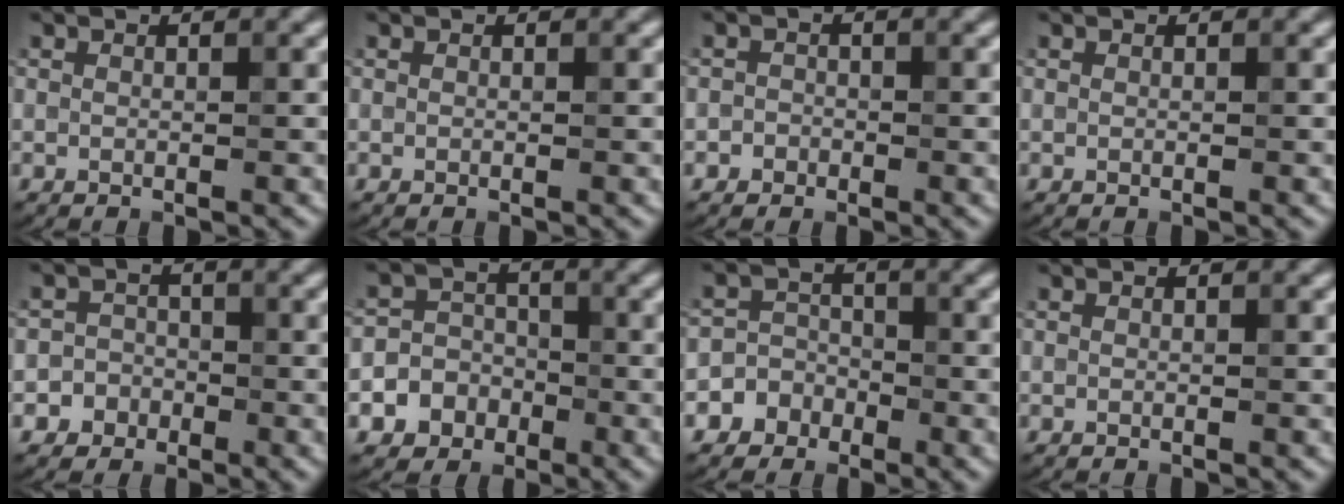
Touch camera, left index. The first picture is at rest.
{"total": 0.0}
{"total": 1.1, "force": [-0.5, 1.0, 0.0], "torque": [0.013, 0.000, -0.012]}
{"total": 0.0}
{"total": 2.7, "force": [-1.3, 2.4, 0.0], "torque": [0.033, 0.005, -0.030]}
{"total": 5.4, "force": [-2.3, 4.9, 0.7], "torque": [0.015, 0.002, -0.058]}
{"total": 4.2, "force": [-2.1, 3.6, 0.1], "torque": [0.039, 0.003, -0.054]}
{"total": 0.0}